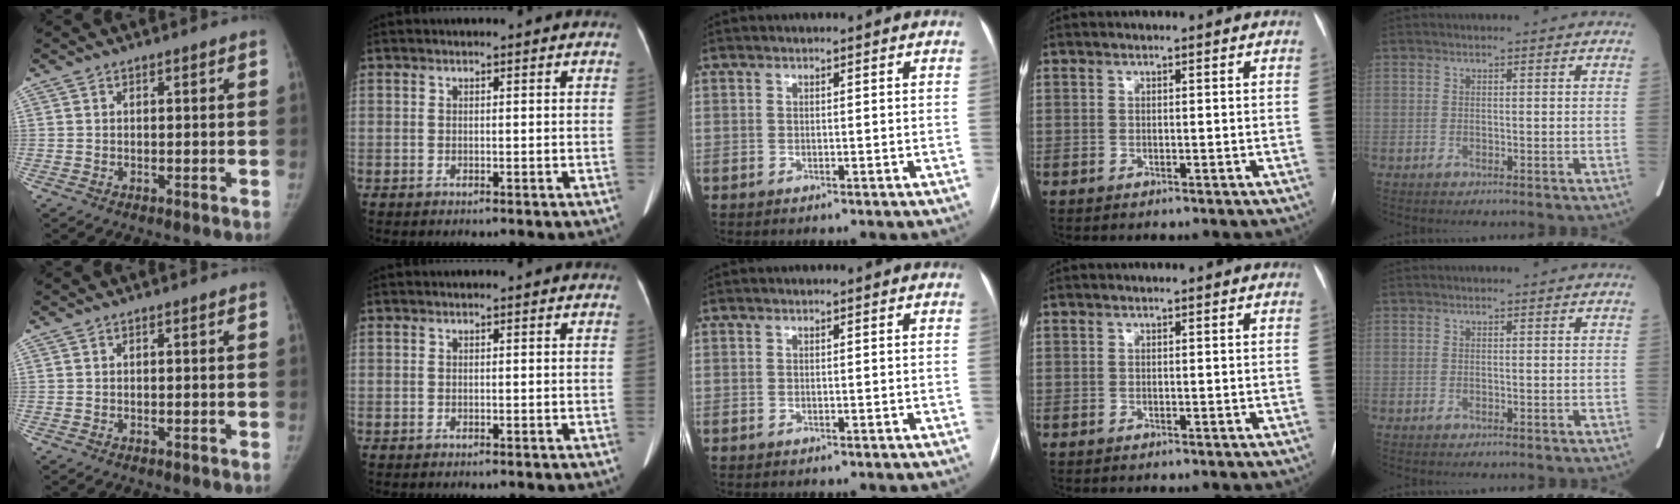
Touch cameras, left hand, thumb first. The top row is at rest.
{}